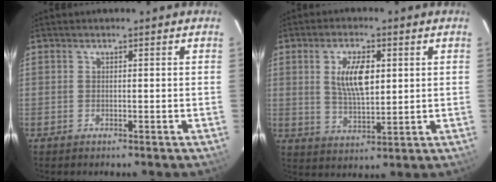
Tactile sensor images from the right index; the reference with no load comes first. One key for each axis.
{"total": 8.5, "fx": 2.1, "fy": 3.7, "fz": 7.3, "tx": -0.137, "ty": 0.003, "tz": 0.043}